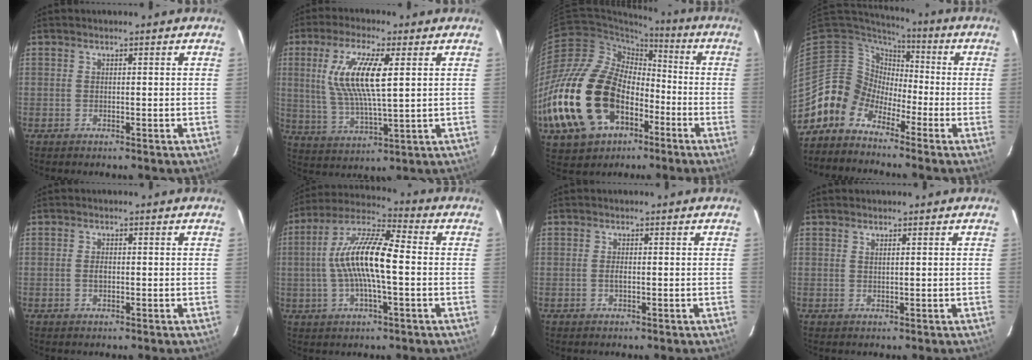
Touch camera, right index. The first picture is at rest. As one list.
[{"total": 12.8, "force": [3.2, 3.1, 12.0], "torque": [-0.237, 0.000, 0.069]}, {"total": 29.1, "force": [-10.3, 19.3, 19.1], "torque": [-0.425, -0.012, -0.168]}, {"total": 7.2, "force": [-4.3, 5.8, -0.6], "torque": [0.000, 0.046, -0.111]}, {"total": 1.6, "force": [-0.2, 0.9, 1.2], "torque": [-0.025, 0.002, -0.005]}, {"total": 14.3, "force": [-0.4, 3.6, 13.8], "torque": [-0.266, 0.015, -0.019]}, {"total": 1.0, "force": [-0.2, 0.3, 0.9], "torque": [-0.018, -0.001, -0.004]}, {"total": 0.7, "force": [0.5, 0.0, 0.5], "torque": [-0.010, 0.001, 0.009]}]